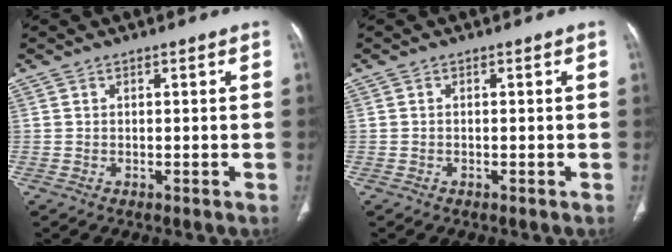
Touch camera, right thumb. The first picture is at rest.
{"total": 0.0}